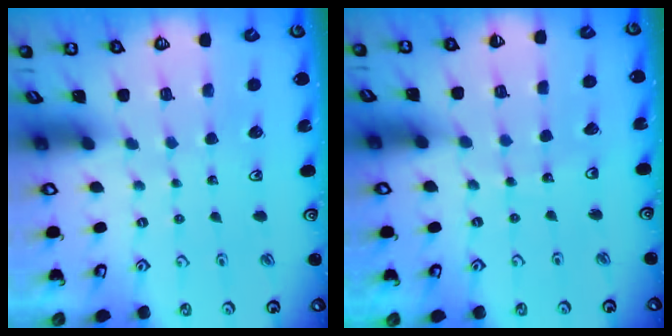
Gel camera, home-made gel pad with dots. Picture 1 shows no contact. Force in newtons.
{"total": 3.8, "press": 3.8, "slide": 0.4}